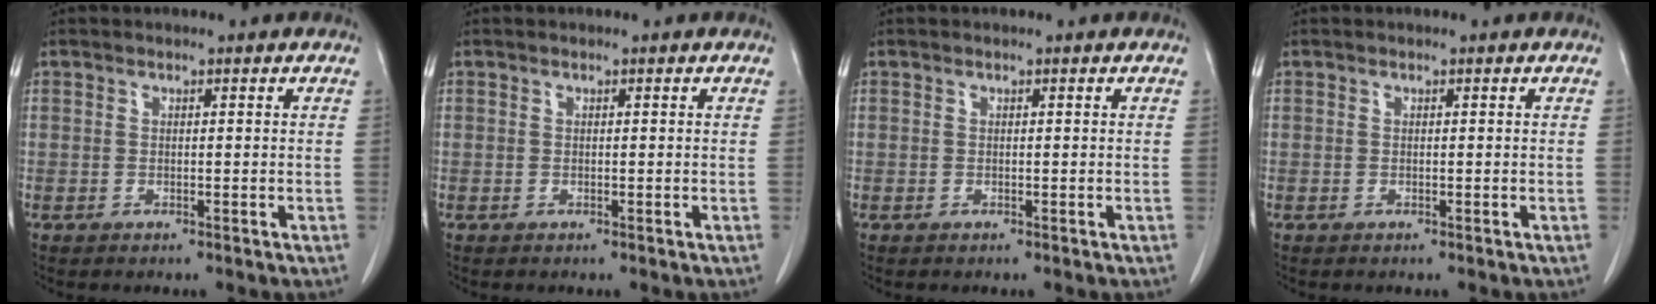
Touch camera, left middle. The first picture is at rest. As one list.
[{"total": 0.0}, {"total": 0.0}, {"total": 0.0}]